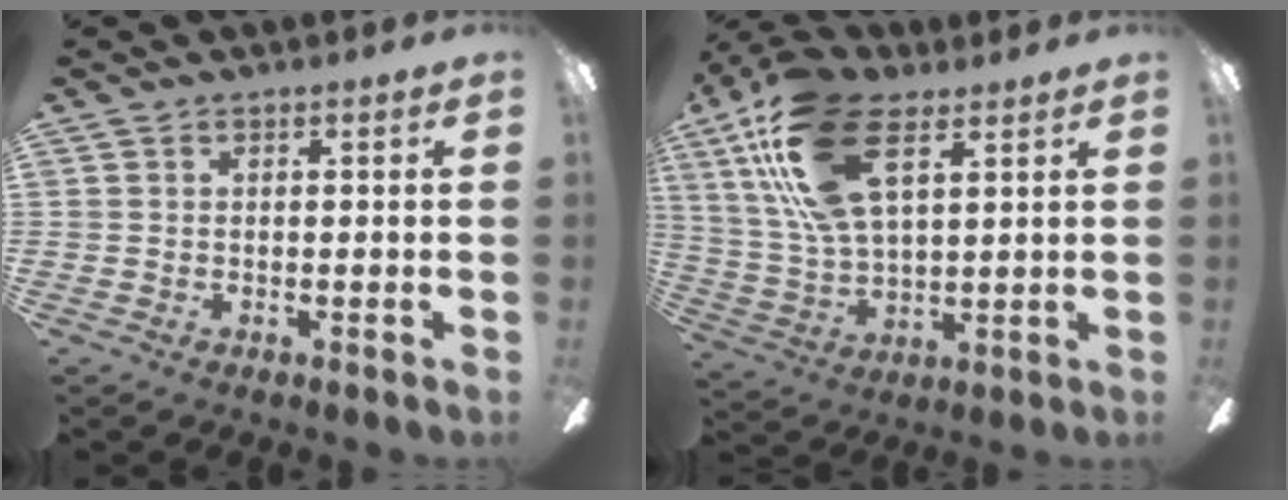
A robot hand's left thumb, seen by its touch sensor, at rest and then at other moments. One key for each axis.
{"total": 20.1, "fx": 9.9, "fy": 9.5, "fz": 14.6, "tx": -0.315, "ty": -0.015, "tz": 0.176}